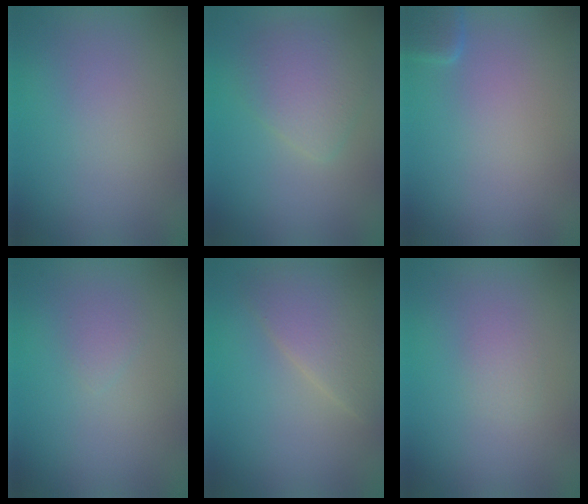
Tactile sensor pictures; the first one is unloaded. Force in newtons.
{"total": 2.9, "press": 2.9, "slide": 0.0}
{"total": 1.6, "press": 1.6, "slide": 0.1}
{"total": 0.7, "press": 0.7, "slide": 0.1}
{"total": 3.8, "press": 3.8, "slide": 0.2}
{"total": 0.6, "press": 0.6, "slide": 0.1}